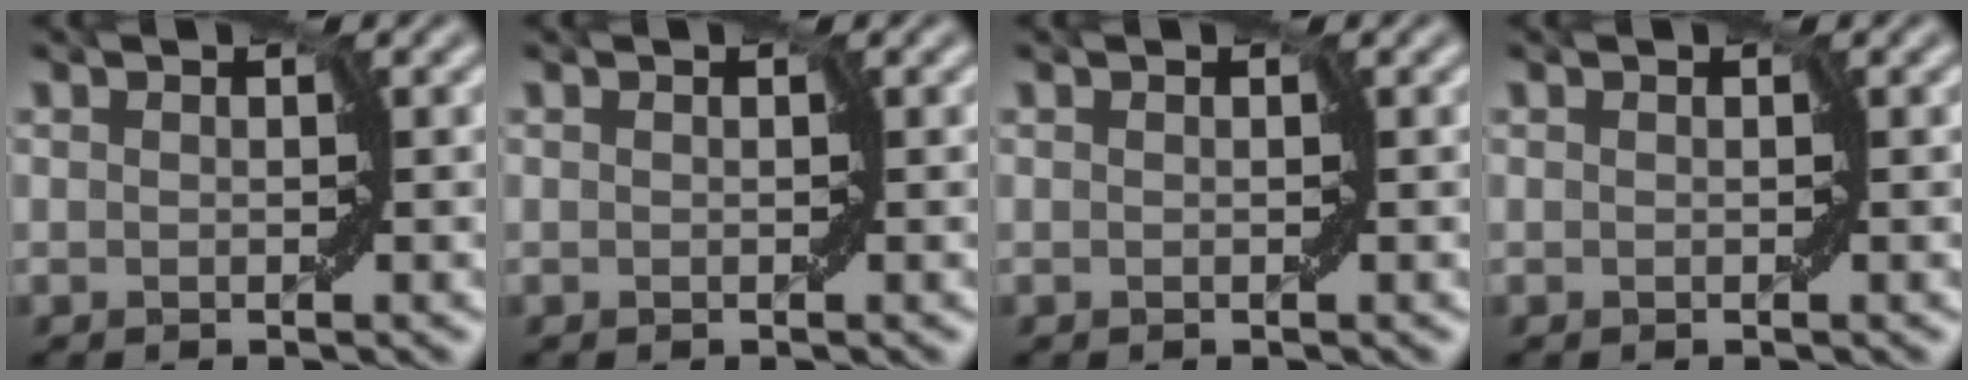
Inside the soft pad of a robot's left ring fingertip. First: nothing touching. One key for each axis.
{"total": 0.0}
{"total": 0.0}
{"total": 0.0}